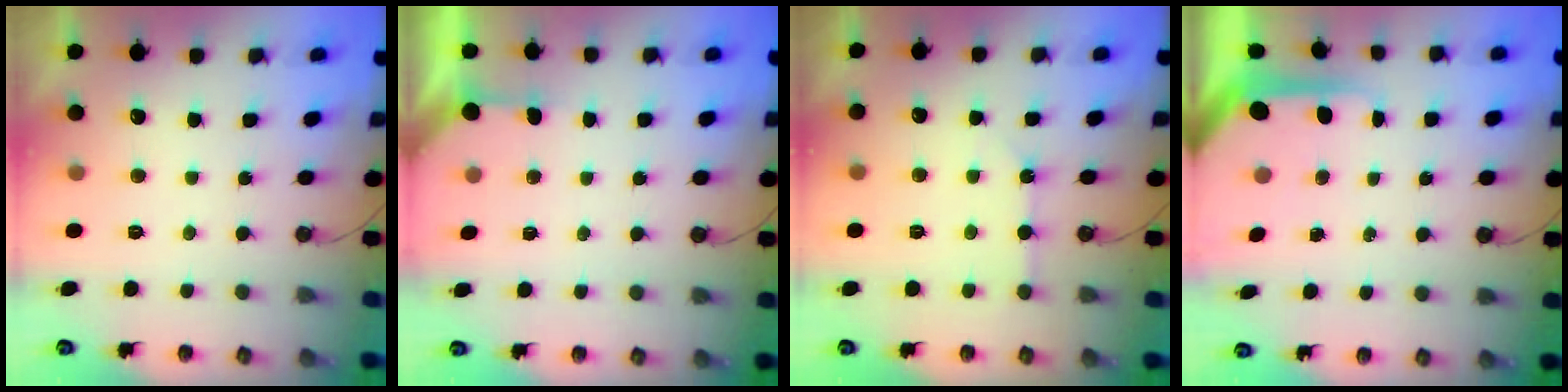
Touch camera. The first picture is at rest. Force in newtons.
{"total": 2.3, "press": 2.3, "slide": 0.3}
{"total": 2.5, "press": 2.5, "slide": 0.4}
{"total": 5.5, "press": 5.5, "slide": 0.7}